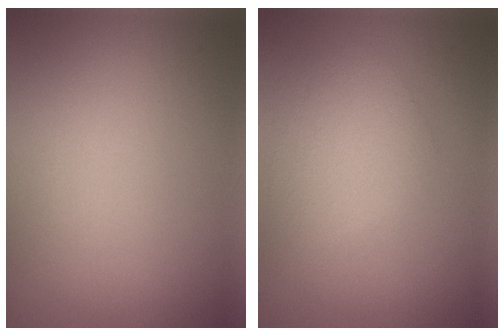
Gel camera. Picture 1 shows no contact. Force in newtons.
{"total": 2.8, "press": 2.8, "slide": 0.1}